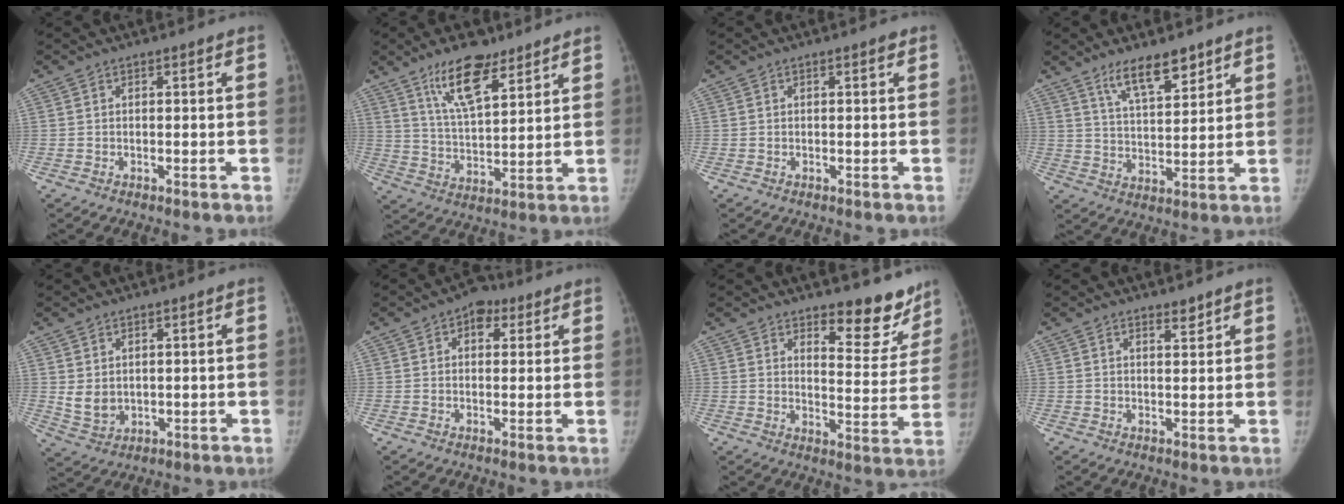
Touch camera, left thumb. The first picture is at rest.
{"total": 12.0, "force": [8.0, 4.5, 7.8], "torque": [-0.114, -0.047, 0.145]}
{"total": 0.7, "force": [0.3, 0.3, 0.6], "torque": [-0.006, 0.001, 0.002]}
{"total": 8.9, "force": [6.4, 2.8, 5.6], "torque": [-0.075, -0.044, 0.115]}
{"total": 4.5, "force": [1.0, 3.3, 2.8], "torque": [-0.039, -0.015, 0.033]}
{"total": 4.9, "force": [2.4, 3.3, 2.7], "torque": [-0.008, -0.002, 0.026]}
{"total": 11.3, "force": [9.2, 4.4, 4.8], "torque": [-0.012, -0.080, 0.124]}
{"total": 1.8, "force": [1.6, 0.5, 0.7], "torque": [-0.003, -0.014, 0.025]}